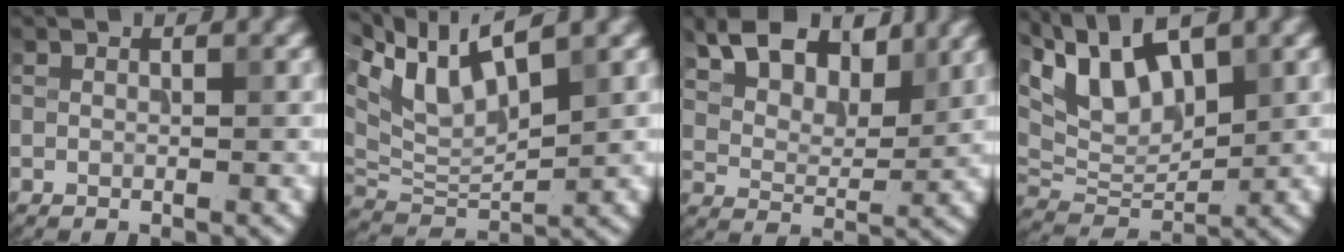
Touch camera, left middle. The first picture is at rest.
{"total": 7.9, "force": [5.1, 2.6, 5.4], "torque": [-0.112, 0.009, 0.095]}
{"total": 7.7, "force": [5.2, 3.9, 4.1], "torque": [-0.083, 0.003, 0.086]}
{"total": 9.4, "force": [5.1, 4.2, 6.7], "torque": [-0.129, 0.012, 0.093]}